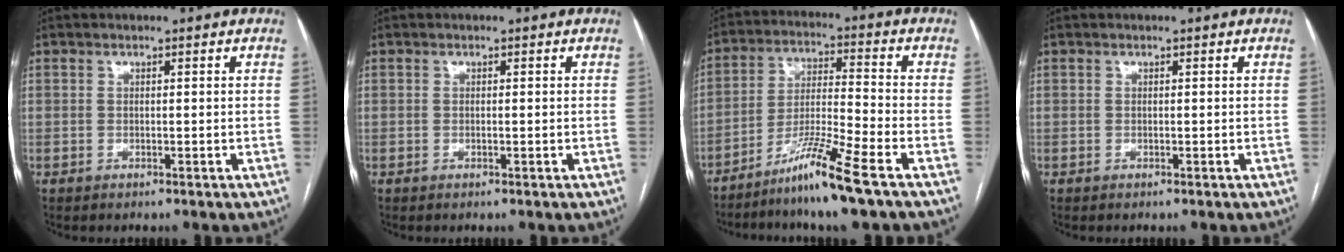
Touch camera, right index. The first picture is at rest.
{"total": 0.0}
{"total": 10.3, "force": [-7.1, -1.1, 7.4], "torque": [-0.142, -0.027, -0.132]}
{"total": 0.0}